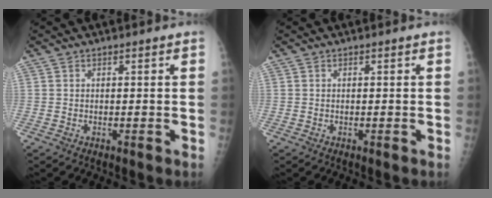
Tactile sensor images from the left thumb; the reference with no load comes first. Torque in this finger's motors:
{"motor_torque": [0.00, 0.00, -0.02, -0.01, 0.00]}